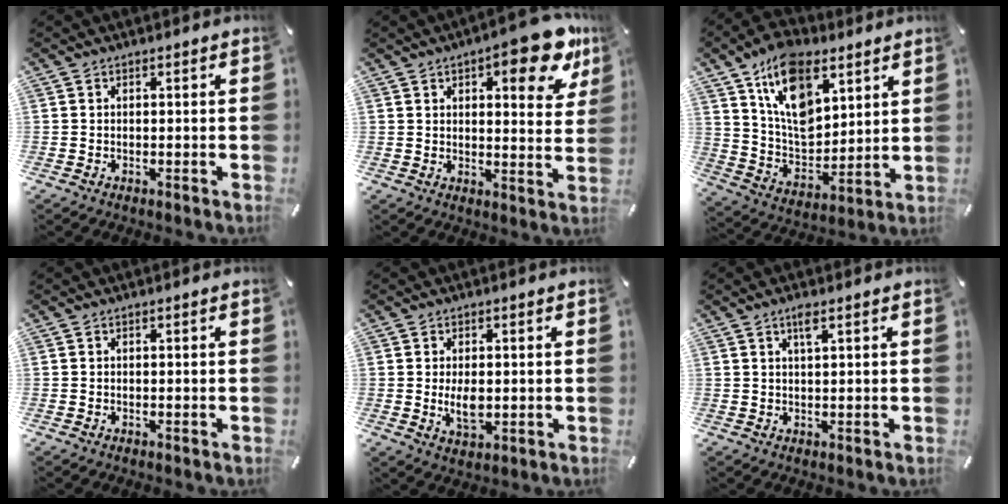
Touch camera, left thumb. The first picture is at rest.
{"total": 14.9, "force": [8.6, 5.9, 10.7], "torque": [-0.132, -0.046, 0.136]}
{"total": 16.1, "force": [8.8, 9.8, 9.2], "torque": [-0.170, -0.037, 0.164]}
{"total": 0.0}
{"total": 4.8, "force": [0.0, 2.9, 3.9], "torque": [-0.079, -0.011, -0.008]}
{"total": 2.5, "force": [1.5, 0.4, 2.0], "torque": [-0.044, 0.003, 0.026]}